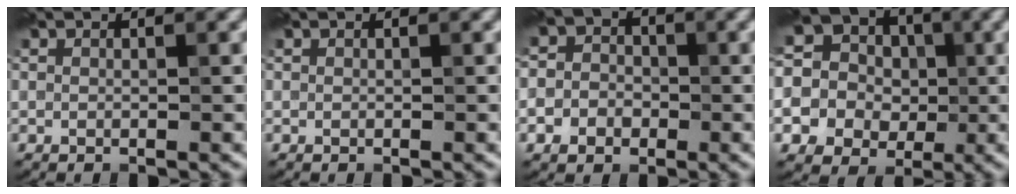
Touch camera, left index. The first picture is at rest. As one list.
[{"total": 0.0}, {"total": 4.3, "force": [-1.0, 3.9, 1.5], "torque": [0.002, 0.009, -0.038]}, {"total": 14.7, "force": [-0.8, 13.9, 4.9], "torque": [-0.150, 0.005, -0.045]}]